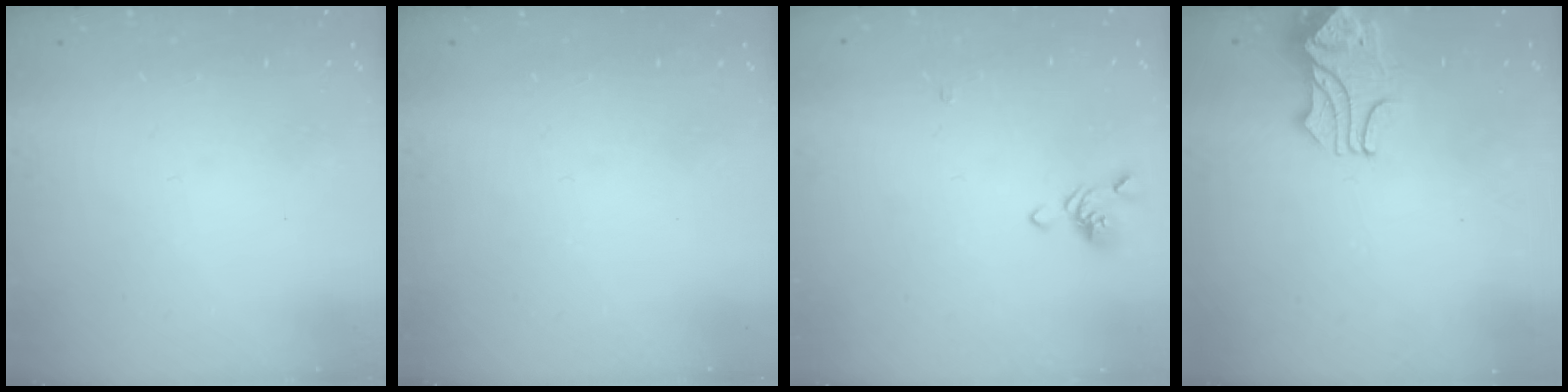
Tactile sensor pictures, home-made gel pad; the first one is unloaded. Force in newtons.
{"total": 0.0}
{"total": 0.8, "press": 0.5, "slide": 0.6}
{"total": 2.2, "press": 2.1, "slide": 0.7}